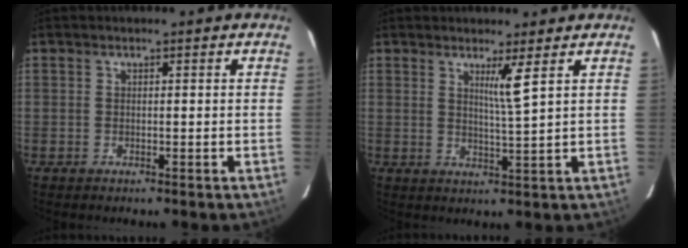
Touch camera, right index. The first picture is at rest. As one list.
[{"total": 3.3, "force": [1.7, -1.1, 2.6], "torque": [-0.046, -0.017, 0.035]}]